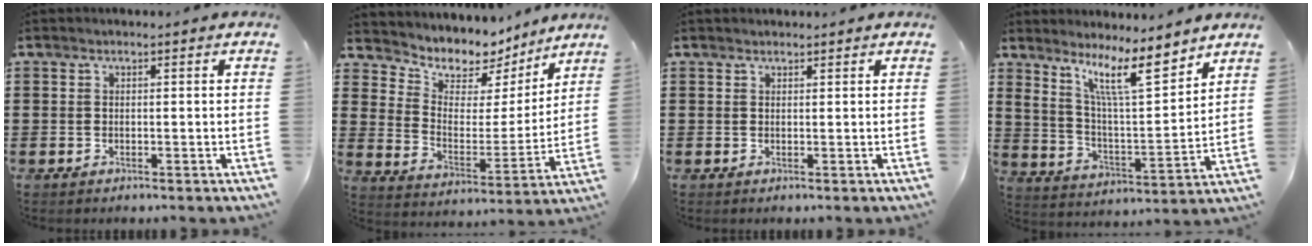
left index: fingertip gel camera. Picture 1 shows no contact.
{"total": 6.6, "force": [5.9, 2.9, 0.5], "torque": [-0.046, -0.048, 0.102]}
{"total": 0.7, "force": [0.7, 0.2, -0.1], "torque": [-0.001, 0.000, 0.015]}
{"total": 11.0, "force": [7.9, 1.8, 7.4], "torque": [-0.150, -0.037, 0.133]}